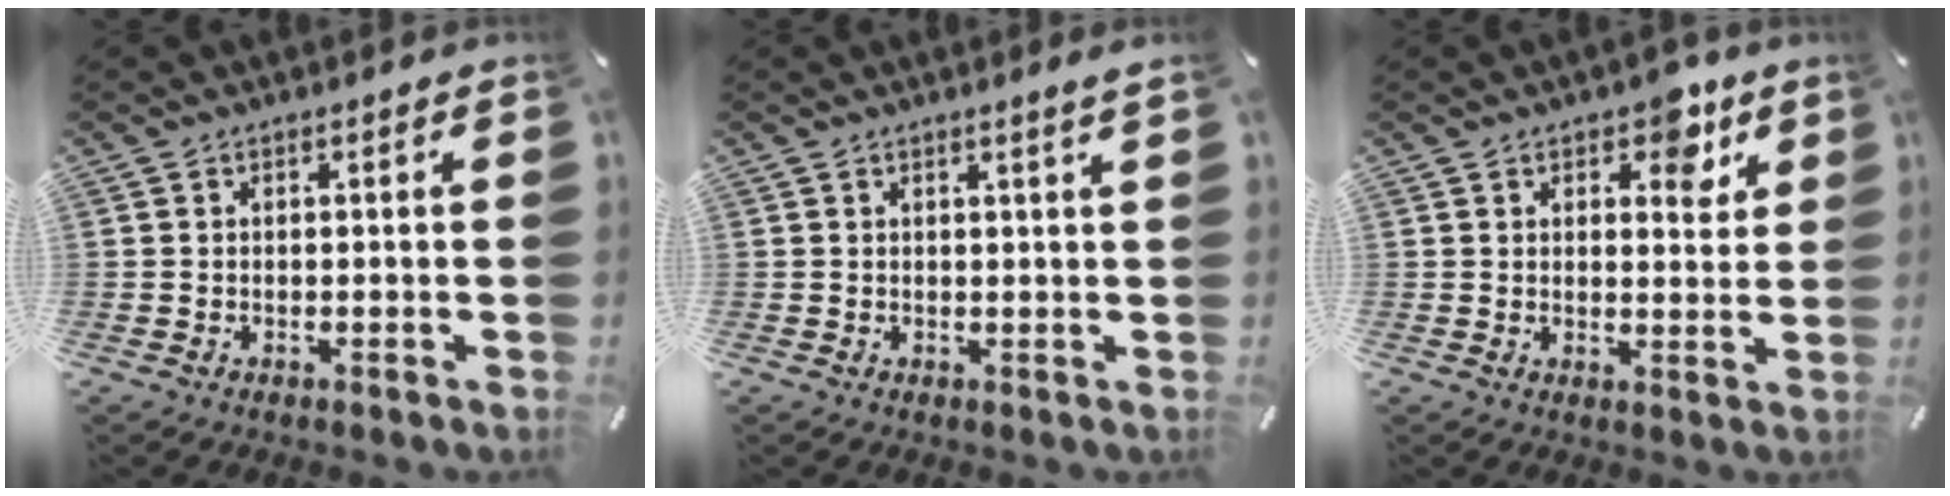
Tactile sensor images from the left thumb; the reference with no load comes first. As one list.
[{"total": 1.6, "force": [1.1, -0.1, 1.2], "torque": [-0.022, -0.001, 0.018]}, {"total": 7.4, "force": [4.3, 4.3, 4.3], "torque": [-0.033, -0.022, 0.066]}]